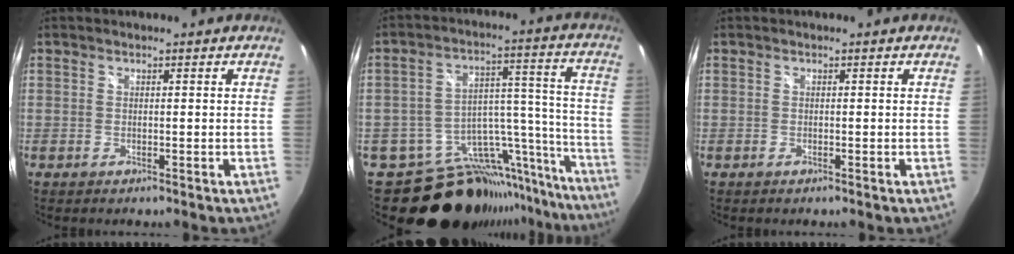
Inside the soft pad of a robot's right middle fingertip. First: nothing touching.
{"total": 24.1, "force": [-20.1, 10.7, 8.0], "torque": [-0.115, 0.059, -0.276]}
{"total": 0.0}